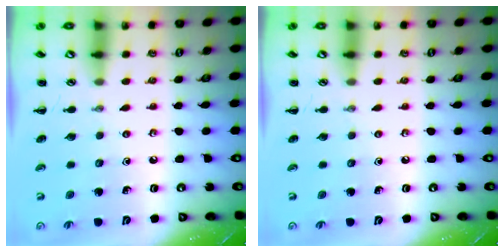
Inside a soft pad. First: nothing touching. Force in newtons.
{"total": 0.0}